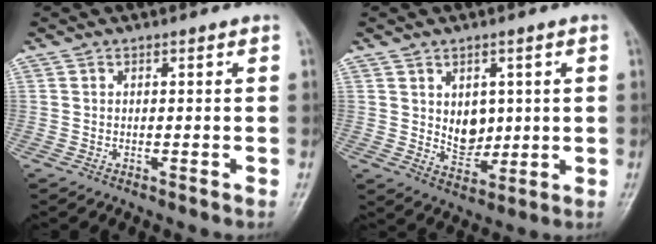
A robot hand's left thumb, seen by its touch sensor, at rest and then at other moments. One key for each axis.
{"total": 6.3, "fx": 1.1, "fy": 4.6, "fz": 4.2, "tx": -0.038, "ty": -0.016, "tz": 0.032}